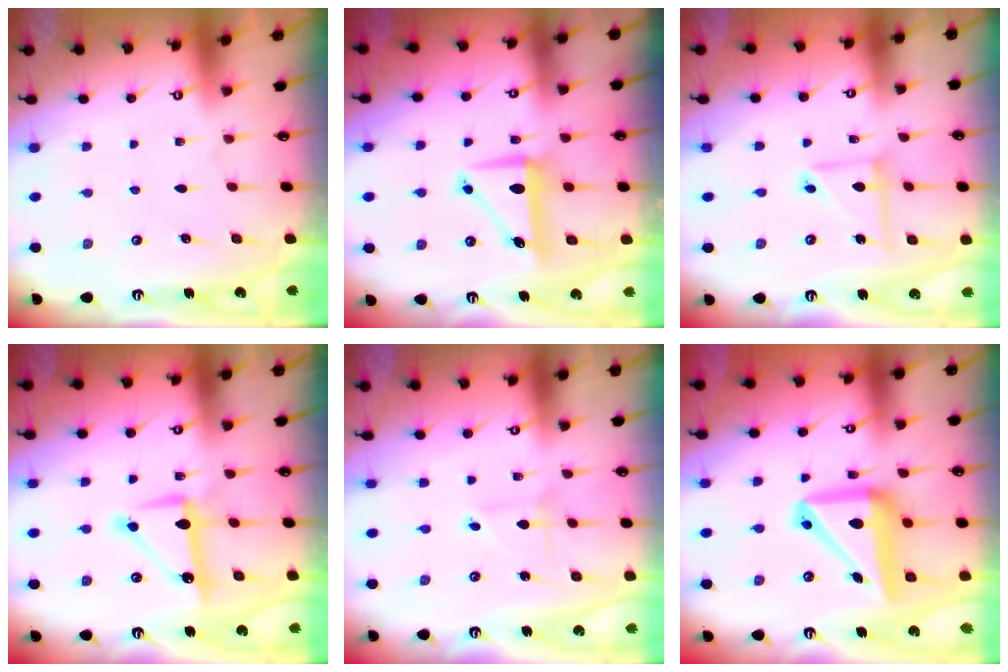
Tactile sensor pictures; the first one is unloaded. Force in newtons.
{"total": 8.3, "press": 8.1, "slide": 1.4}
{"total": 8.3, "press": 8.3, "slide": 0.7}
{"total": 10.4, "press": 10.4, "slide": 0.6}
{"total": 0.7, "press": 0.7, "slide": 0.0}
{"total": 16.0, "press": 15.8, "slide": 2.8}